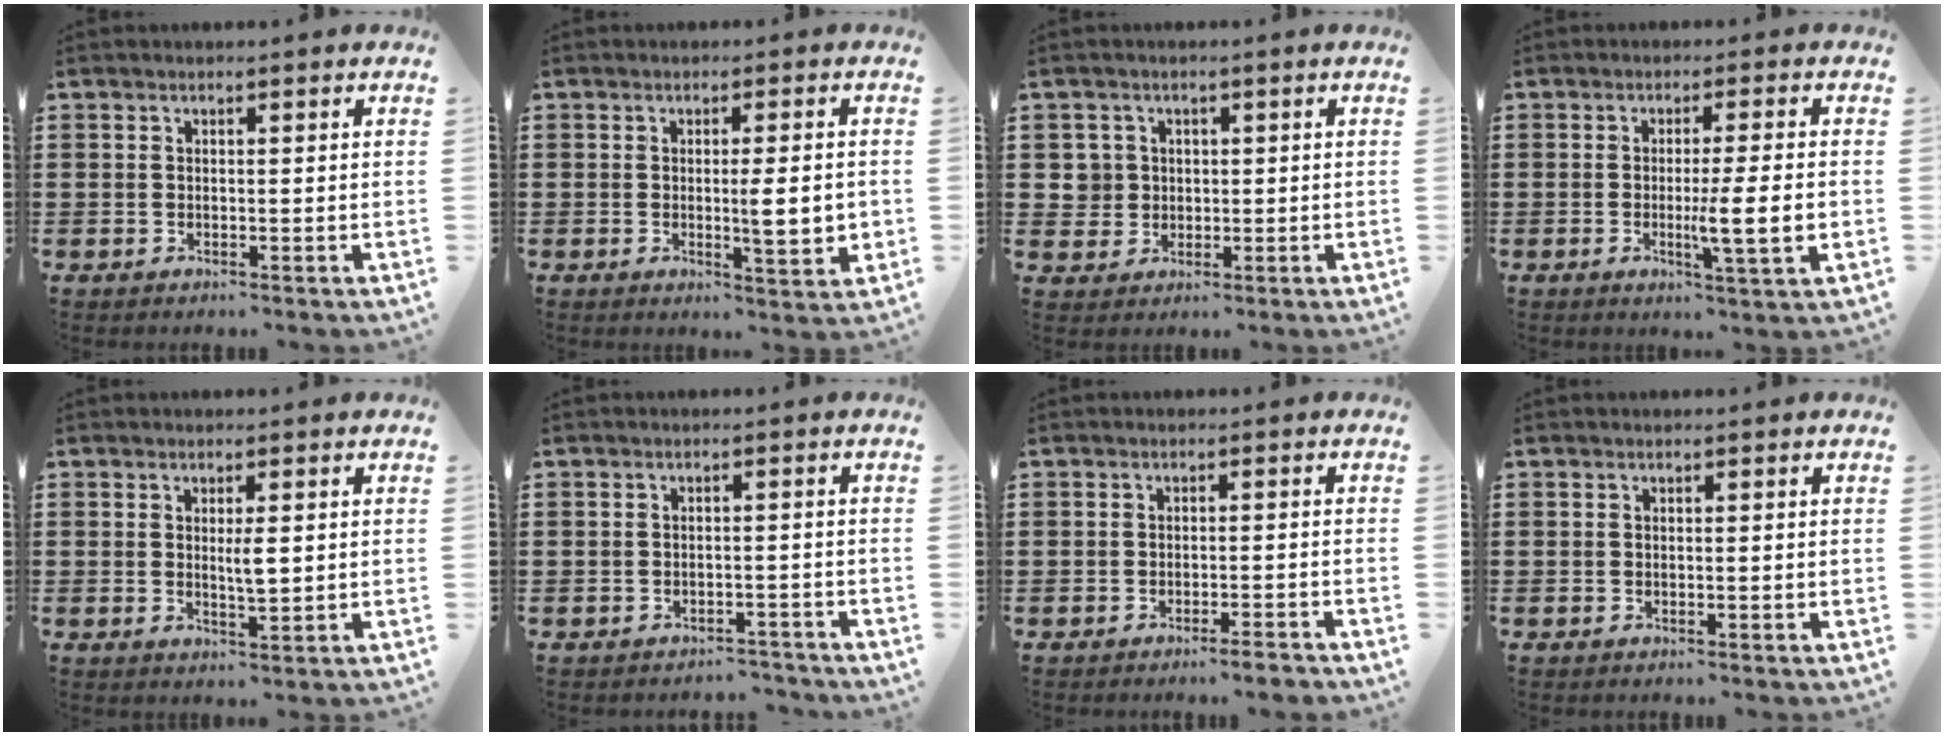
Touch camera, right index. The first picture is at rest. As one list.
[{"total": 5.3, "force": [-0.2, 0.7, 5.2], "torque": [-0.083, -0.007, -0.008]}, {"total": 3.3, "force": [0.3, 3.3, 0.6], "torque": [-0.028, 0.011, 0.004]}, {"total": 6.6, "force": [-1.1, 0.1, 6.5], "torque": [-0.100, -0.015, -0.022]}, {"total": 3.0, "force": [0.4, 0.7, 2.9], "torque": [-0.048, -0.002, 0.003]}, {"total": 2.2, "force": [-2.1, 0.4, -0.1], "torque": [-0.005, 0.001, -0.048]}, {"total": 2.1, "force": [-1.9, 0.0, 0.8], "torque": [-0.014, -0.001, -0.037]}, {"total": 0.0}]